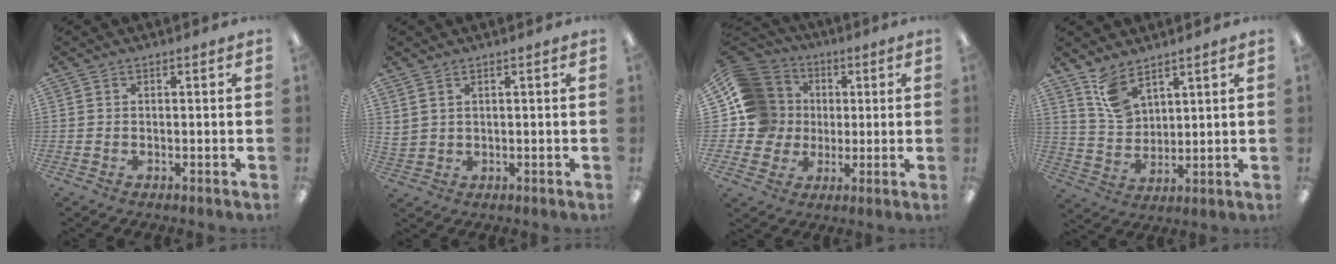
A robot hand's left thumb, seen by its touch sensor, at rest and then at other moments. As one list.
[{"total": 2.5, "force": [1.6, 1.5, 1.2], "torque": [-0.027, 0.001, 0.029]}, {"total": 14.7, "force": [1.4, 14.0, 4.3], "torque": [-0.094, 0.001, 0.038]}, {"total": 8.7, "force": [6.1, 4.7, 4.0], "torque": [-0.083, -0.021, 0.115]}]